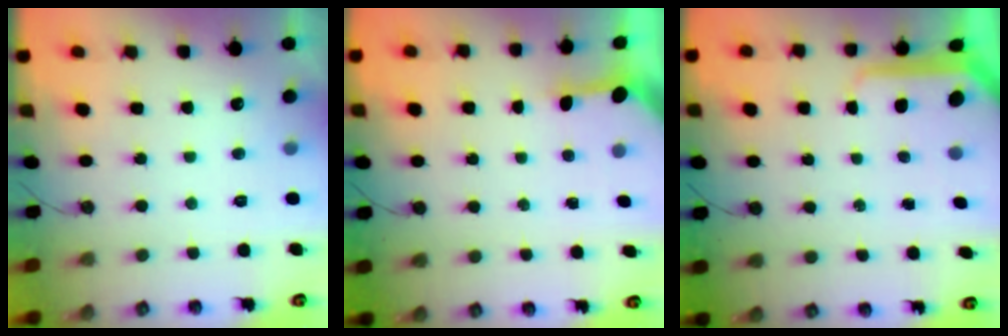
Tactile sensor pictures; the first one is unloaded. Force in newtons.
{"total": 3.5, "press": 3.5, "slide": 0.4}
{"total": 8.4, "press": 8.4, "slide": 0.7}